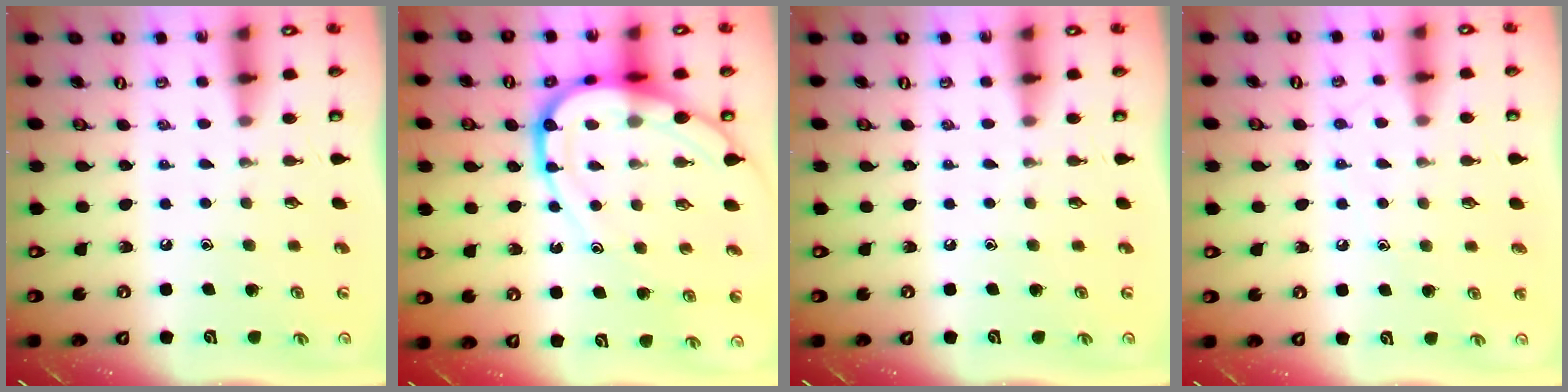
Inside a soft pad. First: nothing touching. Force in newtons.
{"total": 14.5, "press": 14.4, "slide": 1.6}
{"total": 0.0}
{"total": 8.2, "press": 8.1, "slide": 0.9}